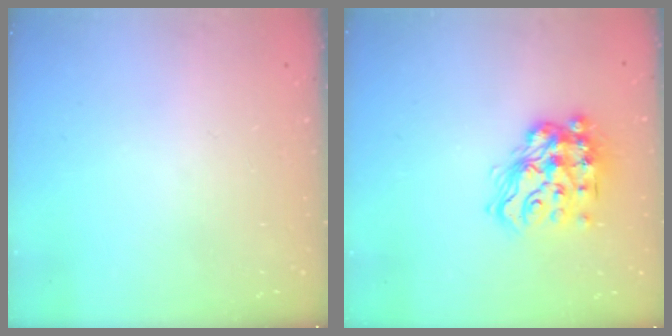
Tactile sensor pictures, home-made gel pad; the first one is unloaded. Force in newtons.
{"total": 16.6, "press": 16.5, "slide": 1.9}